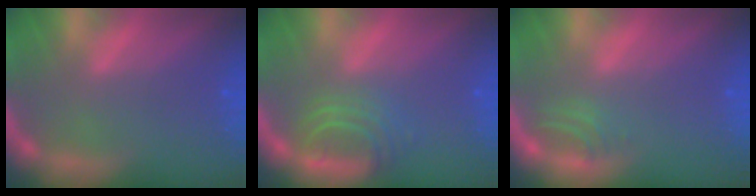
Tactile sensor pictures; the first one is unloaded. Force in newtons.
{"total": 4.0}
{"total": 1.5}